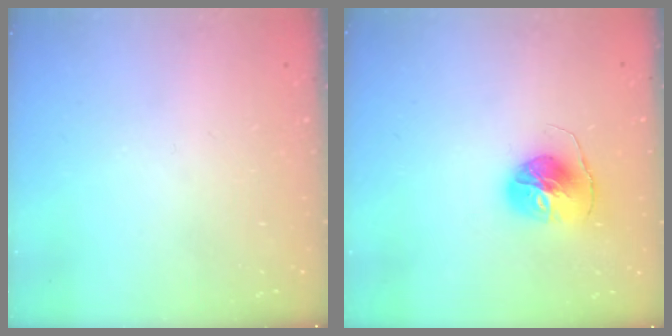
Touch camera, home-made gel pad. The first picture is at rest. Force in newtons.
{"total": 10.1, "press": 10.1, "slide": 0.2}